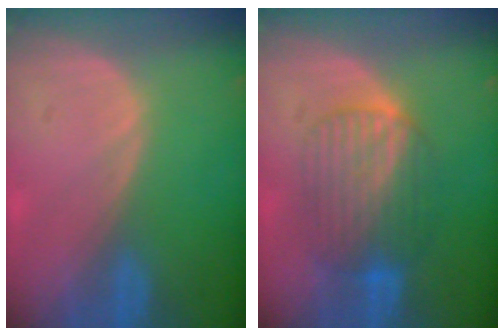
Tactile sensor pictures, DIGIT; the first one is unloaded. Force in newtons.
{"total": 7.1, "press": 7.1, "slide": 0.2}